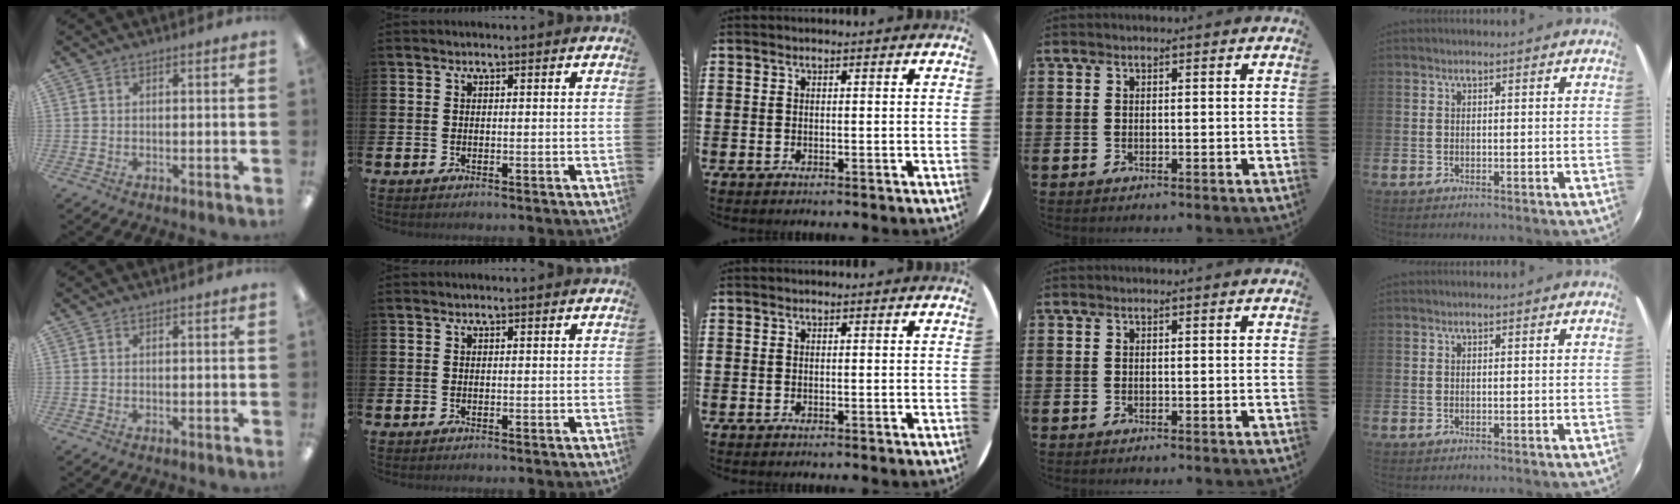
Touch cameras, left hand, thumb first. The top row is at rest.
{}